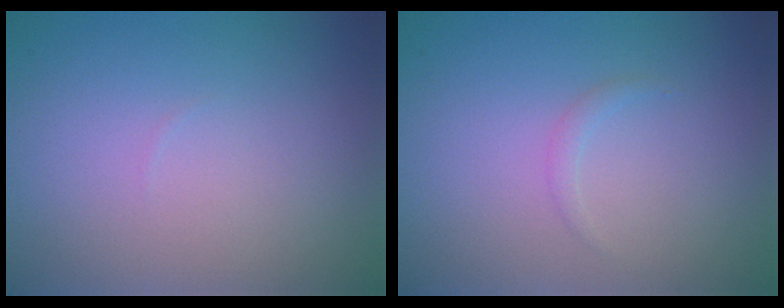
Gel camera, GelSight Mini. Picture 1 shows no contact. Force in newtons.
{"total": 0.7, "press": 0.7, "slide": 0.1}